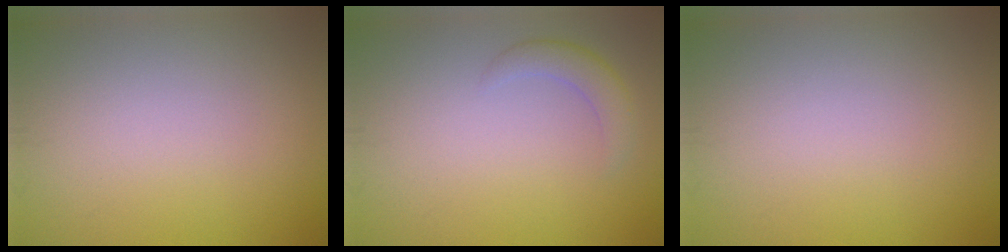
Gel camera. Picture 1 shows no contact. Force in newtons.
{"total": 2.1, "press": 2.1, "slide": 0.2}
{"total": 0.0}